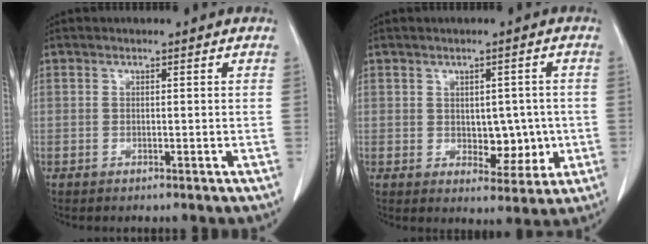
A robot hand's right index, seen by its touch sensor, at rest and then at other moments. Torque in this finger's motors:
{"motor_torque": [0.07, 0.22, 0.22, 0.03]}